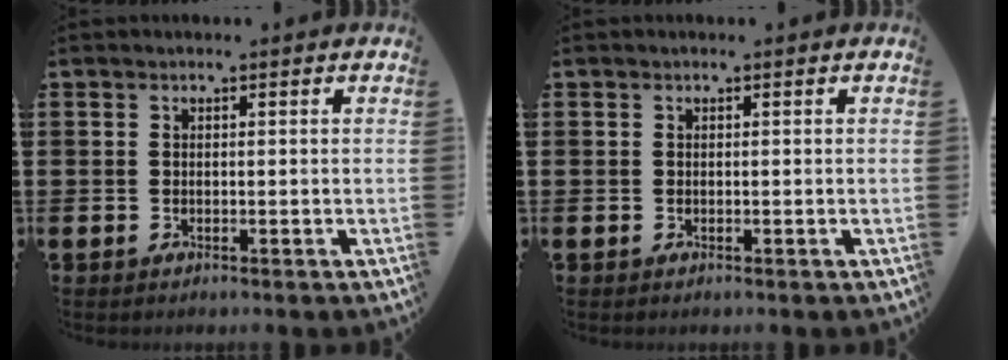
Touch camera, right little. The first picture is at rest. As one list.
[{"total": 0.0}]